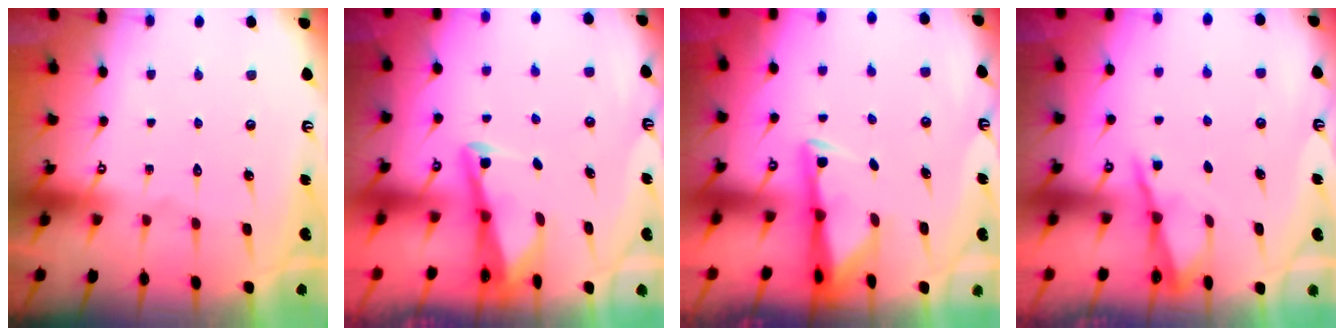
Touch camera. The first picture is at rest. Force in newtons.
{"total": 2.9, "press": 2.8, "slide": 0.4}
{"total": 2.9, "press": 2.9, "slide": 0.6}
{"total": 2.0, "press": 2.0, "slide": 0.2}